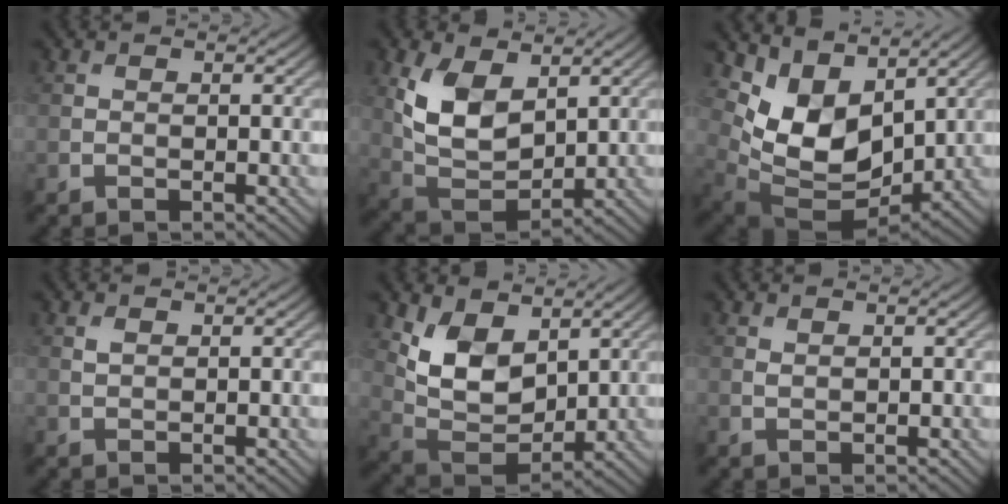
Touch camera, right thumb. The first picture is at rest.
{"total": 9.5, "force": [3.3, 5.6, 7.0], "torque": [-0.157, -0.009, 0.064]}
{"total": 10.6, "force": [4.4, 6.4, 7.2], "torque": [-0.160, -0.013, 0.087]}
{"total": 0.8, "force": [0.4, 0.5, 0.6], "torque": [-0.016, -0.001, 0.009]}
{"total": 8.9, "force": [3.9, 5.4, 5.8], "torque": [-0.129, -0.016, 0.072]}
{"total": 0.7, "force": [0.4, 0.3, 0.4], "torque": [-0.012, -0.002, 0.010]}